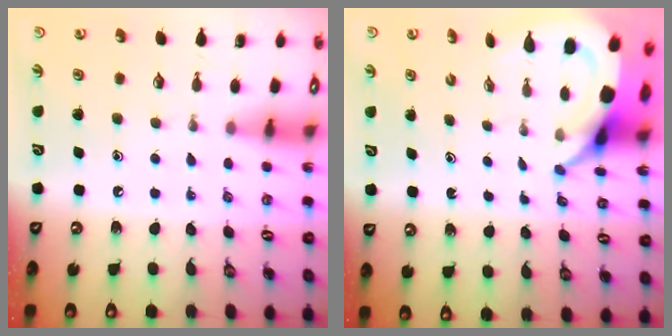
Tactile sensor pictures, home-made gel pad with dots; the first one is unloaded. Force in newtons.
{"total": 5.6, "press": 5.6, "slide": 0.7}